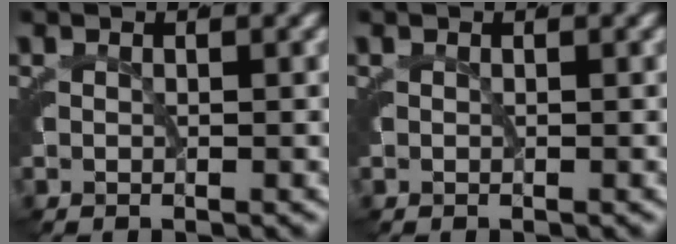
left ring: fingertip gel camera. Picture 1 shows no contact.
{"total": 0.0}